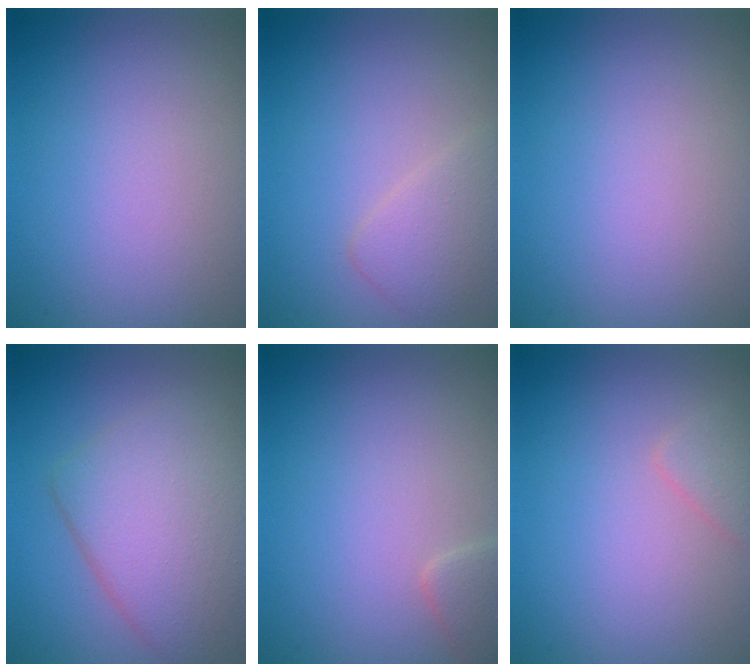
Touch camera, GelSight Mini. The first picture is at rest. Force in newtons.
{"total": 2.4, "press": 2.4, "slide": 0.1}
{"total": 0.0}
{"total": 6.9, "press": 6.9, "slide": 0.3}
{"total": 1.6, "press": 1.6, "slide": 0.1}
{"total": 1.2, "press": 1.2, "slide": 0.0}